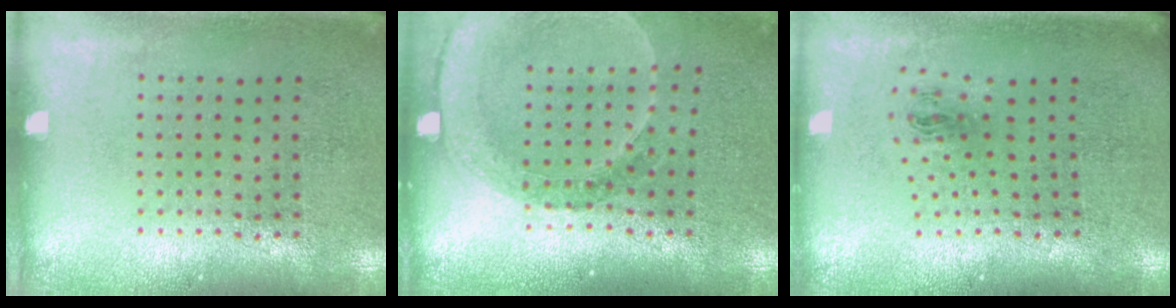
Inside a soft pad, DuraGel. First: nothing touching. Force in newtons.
{"total": 1.4, "press": 1.4, "slide": 0.1}
{"total": 1.0, "press": 0.4, "slide": 0.9}